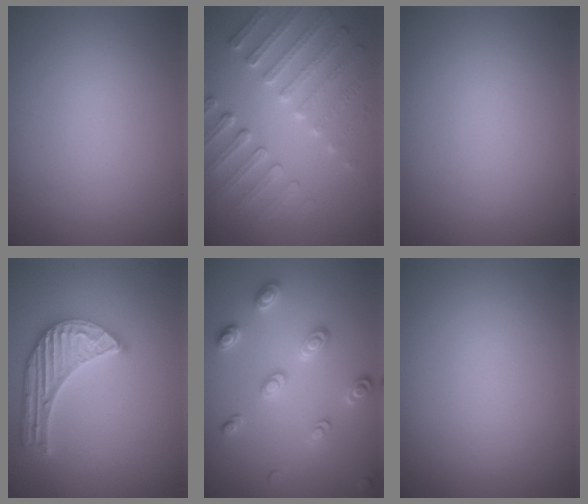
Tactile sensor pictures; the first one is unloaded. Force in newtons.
{"total": 5.1, "press": 3.9, "slide": 3.4}
{"total": 0.0}
{"total": 5.7, "press": 4.4, "slide": 3.5}
{"total": 2.8, "press": 2.6, "slide": 1.1}
{"total": 0.0}